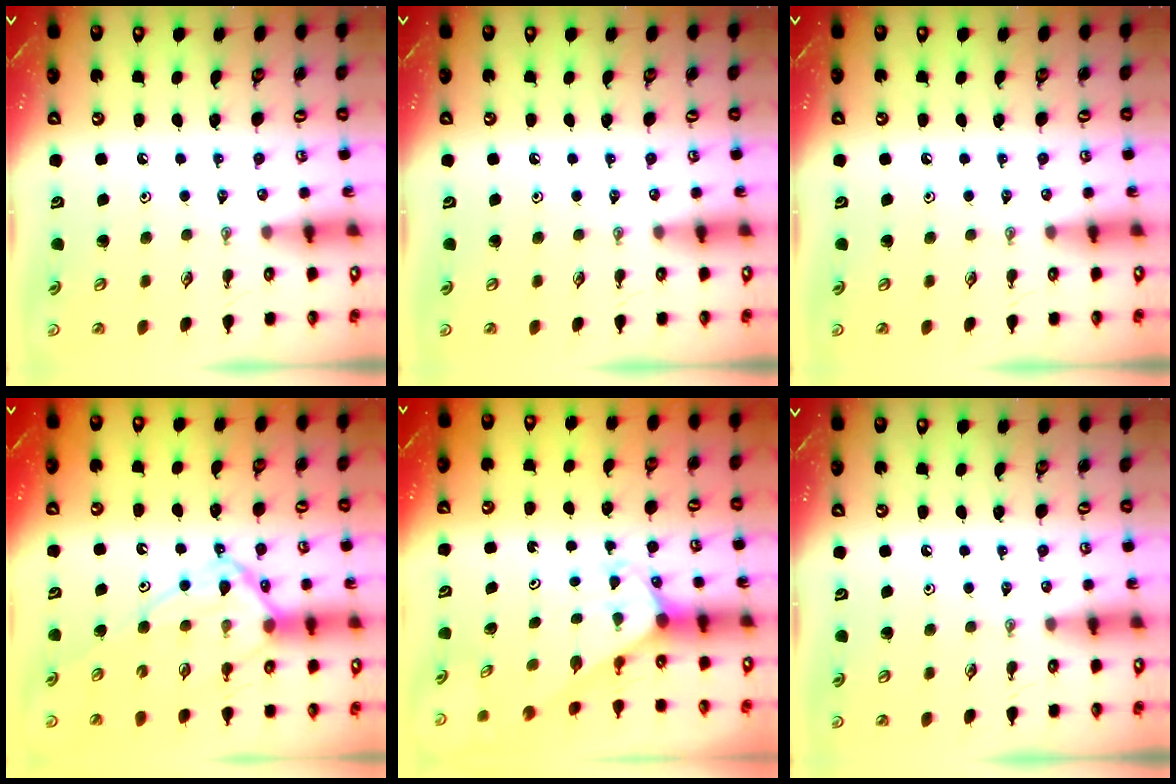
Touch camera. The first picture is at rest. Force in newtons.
{"total": 0.0}
{"total": 0.0}
{"total": 13.8, "press": 13.7, "slide": 1.6}
{"total": 1.8, "press": 1.8, "slide": 0.1}
{"total": 0.0}